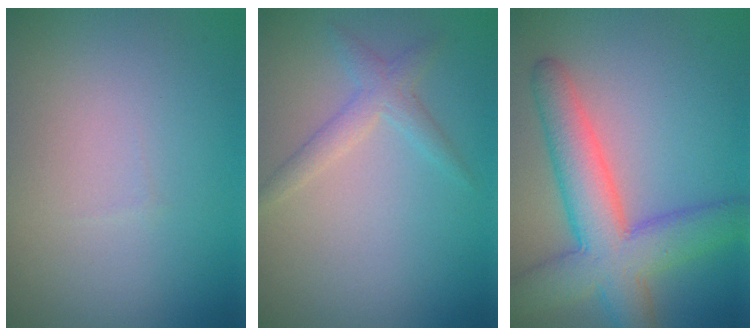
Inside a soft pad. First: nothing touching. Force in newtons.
{"total": 2.0, "press": 2.0, "slide": 0.1}
{"total": 7.8, "press": 7.8, "slide": 0.3}